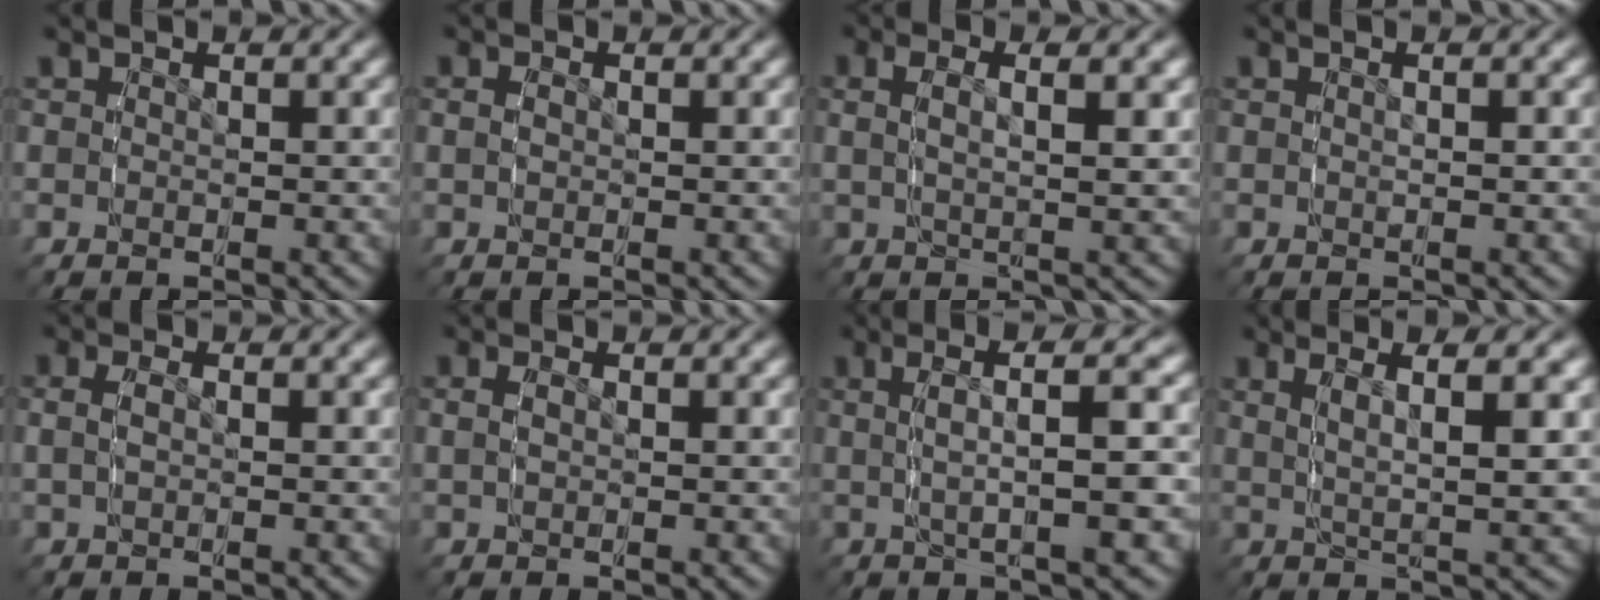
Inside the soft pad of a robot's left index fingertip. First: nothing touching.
{"total": 0.8, "force": [0.2, 0.5, 0.6], "torque": [-0.010, -0.001, 0.005]}
{"total": 3.4, "force": [1.3, 1.1, 3.0], "torque": [-0.058, 0.002, 0.022]}
{"total": 0.7, "force": [0.1, -0.2, 0.6], "torque": [-0.012, -0.002, 0.005]}
{"total": 1.5, "force": [0.2, 0.8, 1.3], "torque": [-0.033, 0.001, 0.004]}
{"total": 1.1, "force": [0.3, 0.6, 0.9], "torque": [-0.020, 0.001, 0.007]}
{"total": 5.1, "force": [1.1, 0.5, 5.0], "torque": [-0.074, 0.014, 0.017]}
{"total": 5.0, "force": [2.0, 0.7, 4.5], "torque": [-0.062, 0.009, 0.035]}